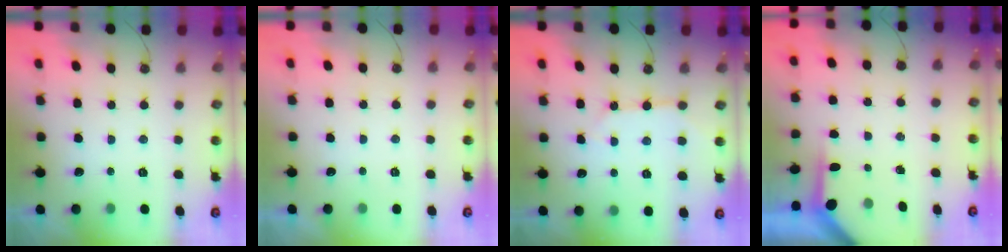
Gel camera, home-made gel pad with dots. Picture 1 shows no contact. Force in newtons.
{"total": 0.6, "press": 0.1, "slide": 0.5}
{"total": 5.1, "press": 5.0, "slide": 0.6}
{"total": 3.8, "press": 3.7, "slide": 0.4}